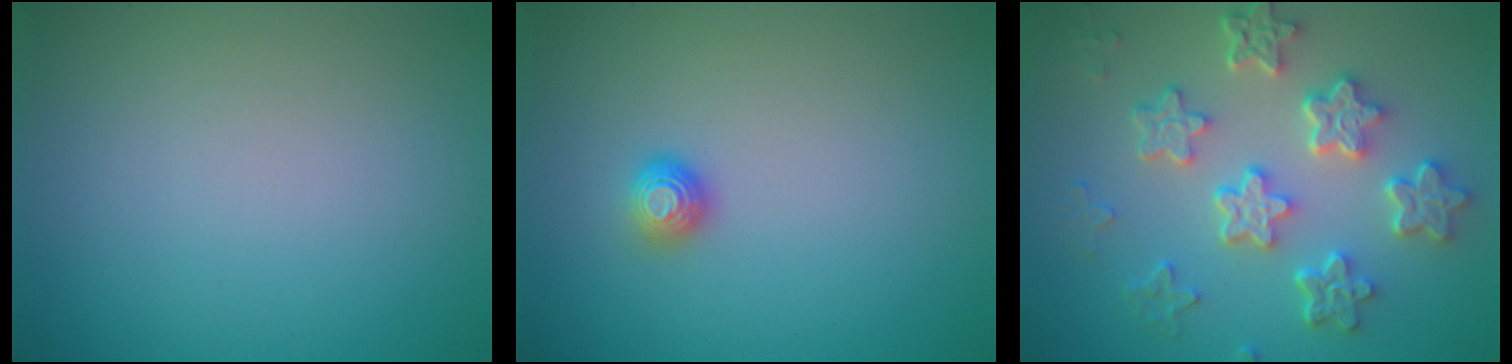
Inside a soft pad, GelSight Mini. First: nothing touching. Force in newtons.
{"total": 1.1, "press": 1.0, "slide": 0.3}
{"total": 6.4, "press": 4.9, "slide": 4.2}